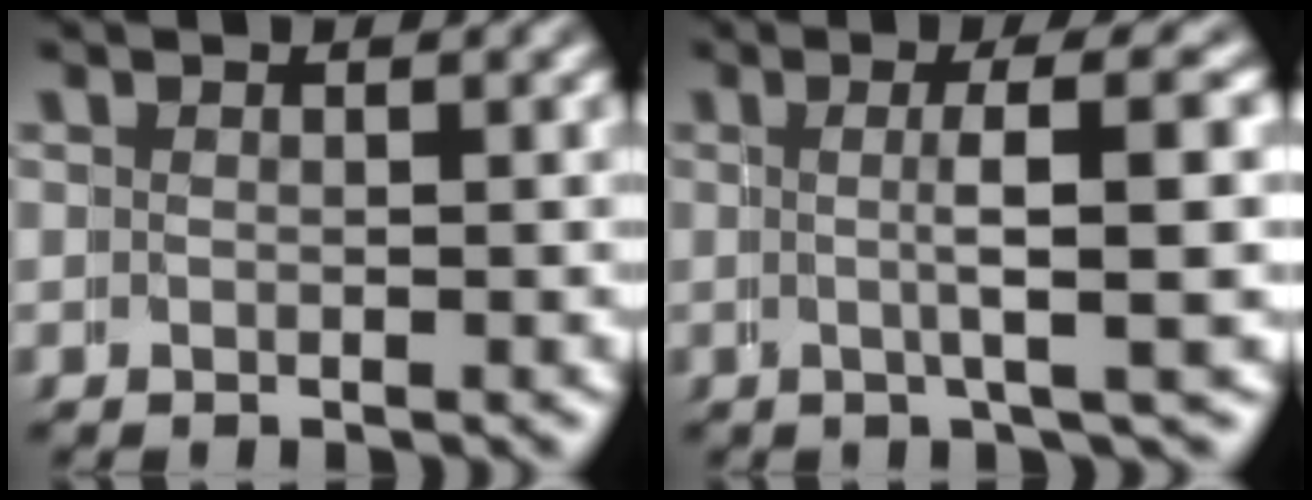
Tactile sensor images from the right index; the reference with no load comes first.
{"total": 3.7, "force": [0.6, -1.7, 3.3], "torque": [-0.038, 0.006, 0.011]}